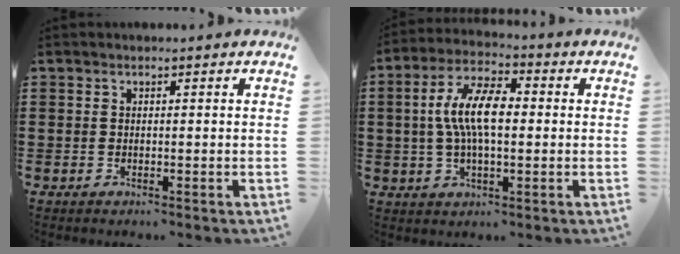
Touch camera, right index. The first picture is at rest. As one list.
[{"total": 9.1, "force": [0.3, 3.8, 8.2], "torque": [-0.179, 0.005, -0.003]}]